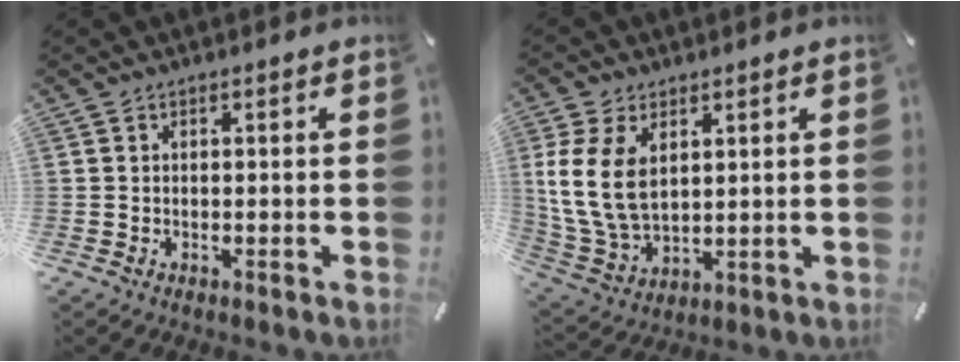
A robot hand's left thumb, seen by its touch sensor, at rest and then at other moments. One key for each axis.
{"total": 12.5, "fx": 3.2, "fy": 8.7, "fz": 8.4, "tx": -0.204, "ty": -0.007, "tz": 0.059}